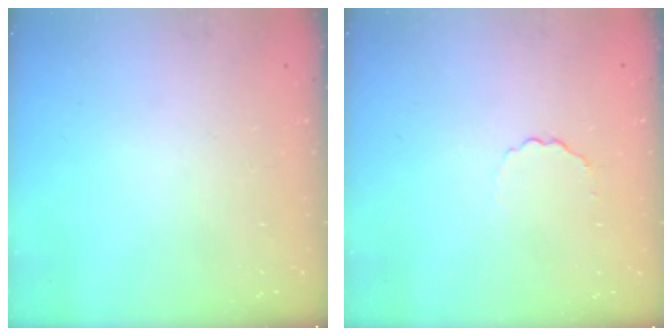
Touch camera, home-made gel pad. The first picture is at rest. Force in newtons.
{"total": 2.2, "press": 2.1, "slide": 0.8}